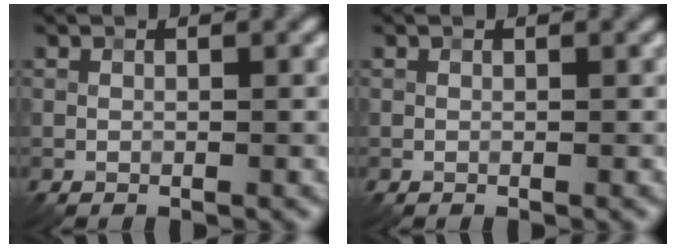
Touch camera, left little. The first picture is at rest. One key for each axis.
{"total": 0.0}